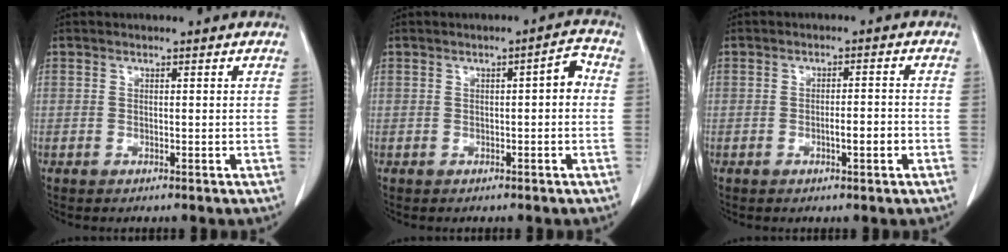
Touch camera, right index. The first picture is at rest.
{"total": 2.9, "force": [0.0, 0.7, 2.8], "torque": [-0.037, 0.015, -0.001]}
{"total": 3.1, "force": [-1.2, 0.4, 2.8], "torque": [-0.046, 0.002, -0.017]}